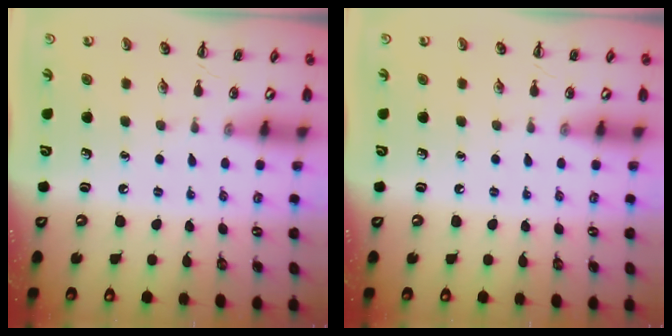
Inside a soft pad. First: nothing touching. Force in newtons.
{"total": 0.0}